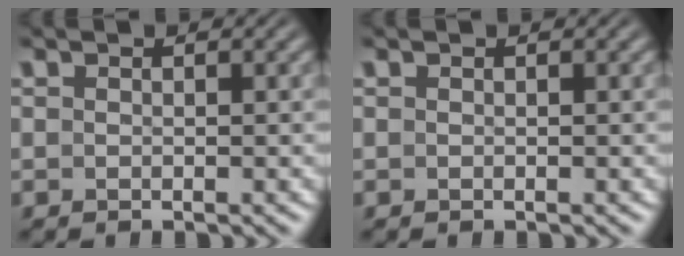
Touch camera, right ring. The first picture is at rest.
{"total": 0.0}